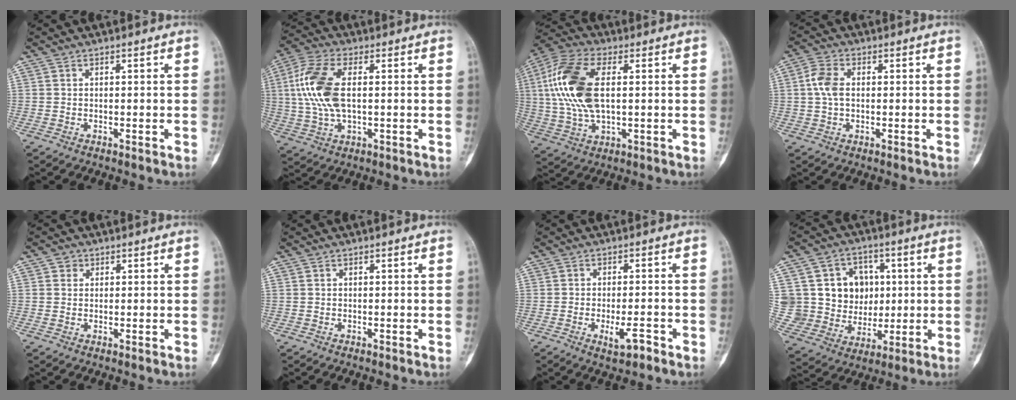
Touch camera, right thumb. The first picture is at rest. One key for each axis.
{"total": 12.6, "fx": 1.5, "fy": 6.3, "fz": 10.8, "tx": -0.245, "ty": 0.009, "tz": 0.029}
{"total": 16.2, "fx": 2.4, "fy": 8.3, "fz": 13.8, "tx": -0.302, "ty": 0.011, "tz": 0.045}
{"total": 5.2, "fx": 0.5, "fy": 3.2, "fz": 4.0, "tx": -0.091, "ty": 0.010, "tz": 0.005}
{"total": 1.7, "fx": 0.7, "fy": 1.5, "fz": 0.3, "tx": 0.011, "ty": 0.000, "tz": 0.004}
{"total": 0.0}
{"total": 4.4, "fx": -2.1, "fy": 1.4, "fz": 3.6, "tx": -0.053, "ty": 0.008, "tz": -0.029}
{"total": 15.6, "fx": 2.9, "fy": 13.9, "fz": 6.5, "tx": -0.060, "ty": 0.014, "tz": 0.071}